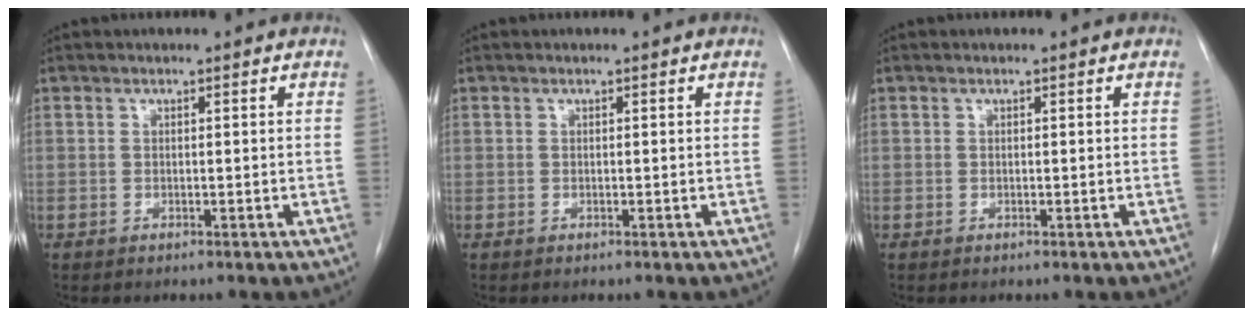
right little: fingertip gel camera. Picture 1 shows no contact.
{"total": 0.0}
{"total": 0.0}